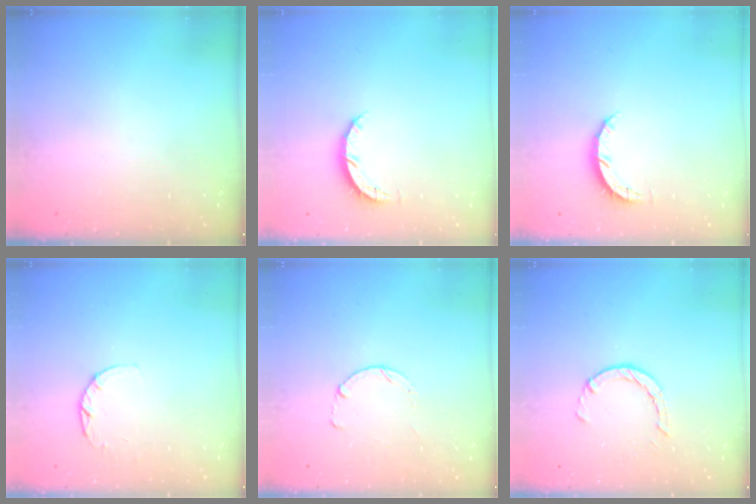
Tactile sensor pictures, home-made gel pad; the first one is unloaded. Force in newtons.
{"total": 4.2, "press": 4.1, "slide": 0.4}
{"total": 4.2, "press": 4.1, "slide": 0.4}
{"total": 2.6, "press": 2.5, "slide": 0.4}
{"total": 0.0}
{"total": 2.9, "press": 2.8, "slide": 0.4}